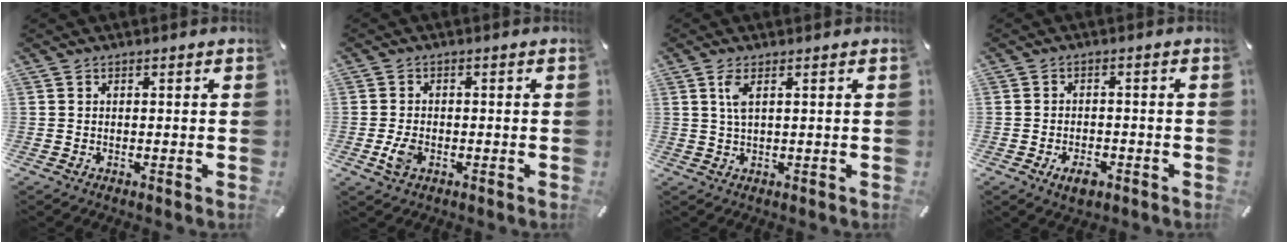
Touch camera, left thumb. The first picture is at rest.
{"total": 3.9, "force": [-1.2, 2.7, 2.6], "torque": [-0.065, 0.000, -0.024]}
{"total": 3.5, "force": [1.1, 0.9, 3.2], "torque": [-0.075, 0.003, 0.014]}
{"total": 4.2, "force": [-2.1, 2.5, 2.6], "torque": [-0.054, 0.006, -0.040]}